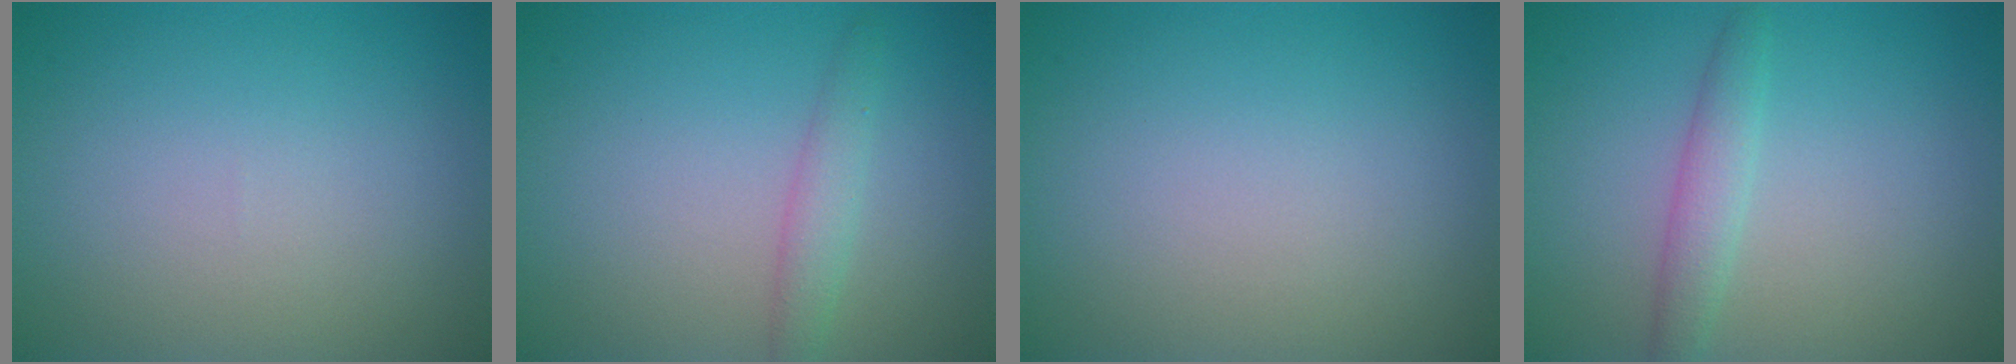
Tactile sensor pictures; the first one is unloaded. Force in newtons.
{"total": 1.8, "press": 1.7, "slide": 0.2}
{"total": 0.0}
{"total": 2.1, "press": 2.1, "slide": 0.1}